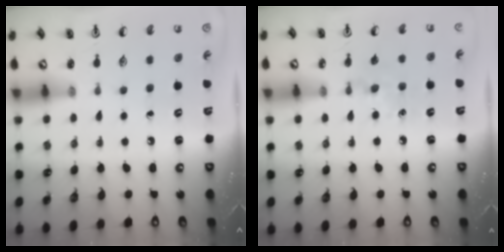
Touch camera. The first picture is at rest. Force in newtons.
{"total": 5.2, "press": 5.1, "slide": 0.9}